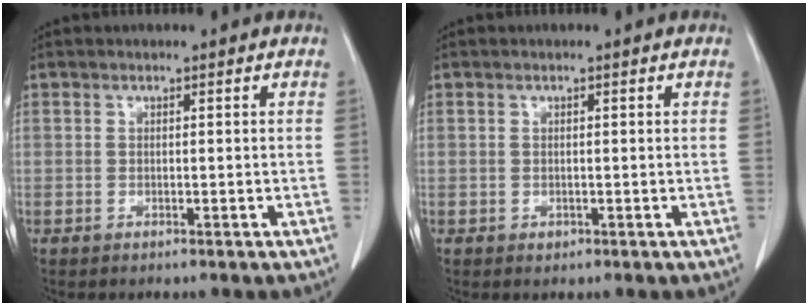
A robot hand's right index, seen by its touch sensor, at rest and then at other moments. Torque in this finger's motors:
{"motor_torque": [-0.03, 0.00, 0.01, 0.00]}